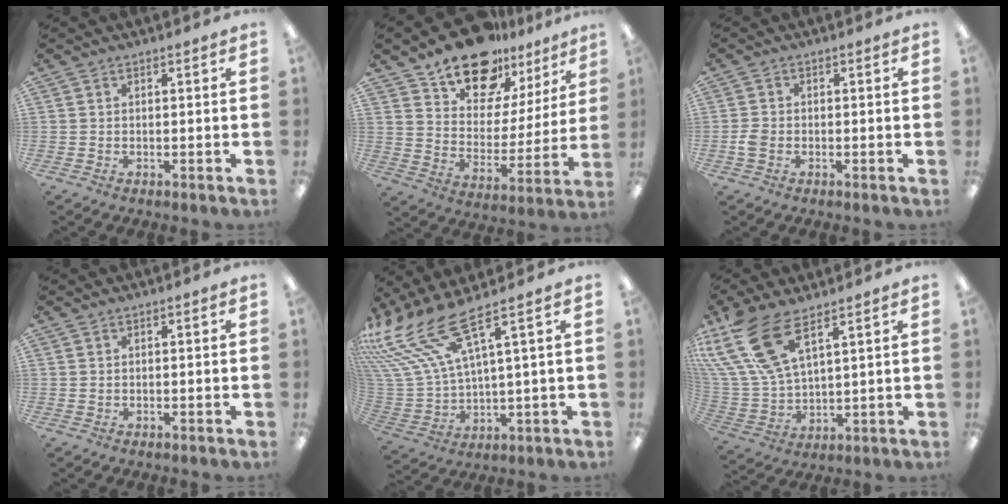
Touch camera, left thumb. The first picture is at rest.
{"total": 16.9, "force": [13.8, 7.9, 5.6], "torque": [-0.099, -0.101, 0.250]}
{"total": 2.4, "force": [-0.7, 1.7, 1.6], "torque": [-0.035, 0.001, -0.014]}
{"total": 0.8, "force": [0.4, 0.4, 0.5], "torque": [-0.011, 0.003, 0.007]}
{"total": 17.5, "force": [10.8, 5.9, 12.4], "torque": [-0.278, -0.066, 0.190]}
{"total": 17.8, "force": [10.7, 7.6, 12.1], "torque": [-0.284, -0.051, 0.193]}